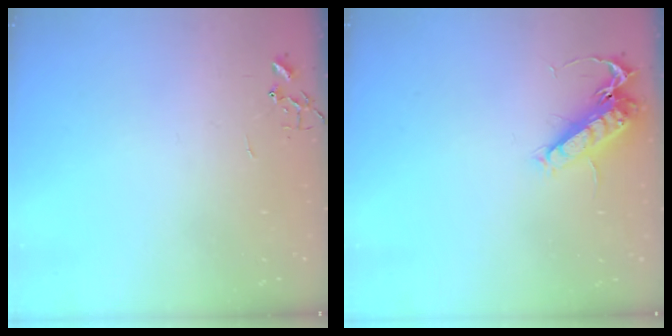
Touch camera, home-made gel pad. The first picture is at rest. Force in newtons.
{"total": 13.8, "press": 13.8, "slide": 1.2}